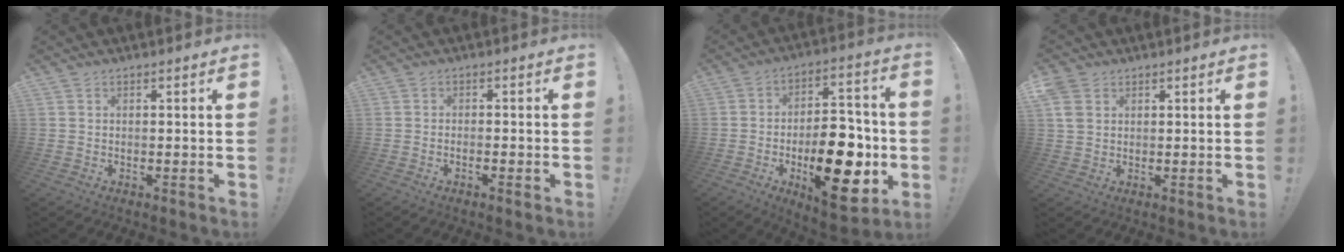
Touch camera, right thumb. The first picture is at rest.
{"total": 1.4, "force": [-0.8, -0.1, 1.1], "torque": [-0.018, -0.002, -0.013]}
{"total": 22.0, "force": [-5.8, 11.1, 18.0], "torque": [-0.255, 0.034, -0.076]}
{"total": 4.7, "force": [2.1, 3.6, 2.2], "torque": [-0.047, 0.000, 0.042]}